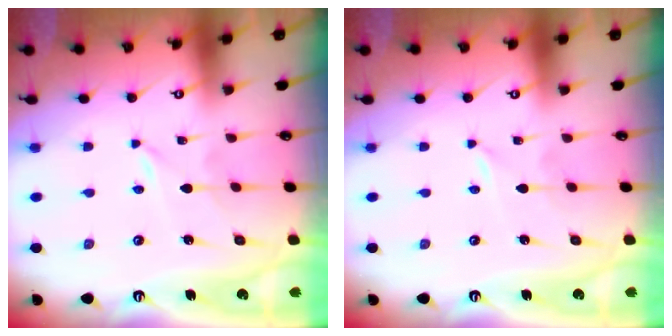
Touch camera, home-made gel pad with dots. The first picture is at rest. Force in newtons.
{"total": 0.0}